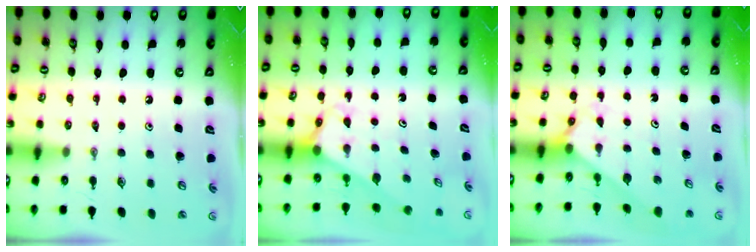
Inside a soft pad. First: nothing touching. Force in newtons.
{"total": 2.7, "press": 2.7, "slide": 0.1}
{"total": 2.3, "press": 2.3, "slide": 0.1}